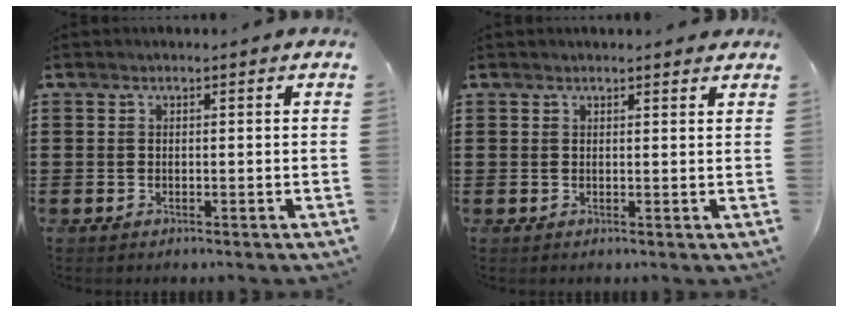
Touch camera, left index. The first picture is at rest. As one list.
[{"total": 1.3, "force": [1.2, 0.1, 0.4], "torque": [-0.010, 0.001, 0.024]}]